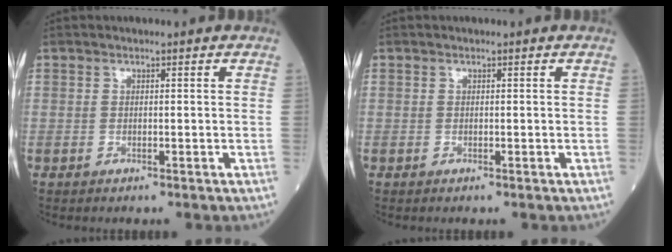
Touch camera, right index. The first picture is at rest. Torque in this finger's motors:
{"motor_torque": [0.02, -0.02, 0.00, 0.00]}